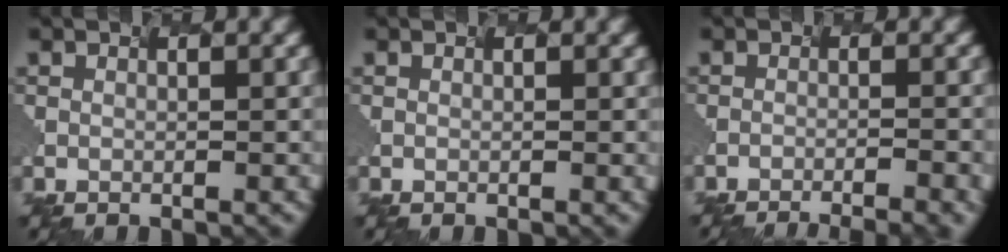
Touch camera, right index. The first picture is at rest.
{"total": 0.0}
{"total": 6.1, "force": [-4.0, 1.7, 4.2], "torque": [-0.029, 0.011, -0.036]}